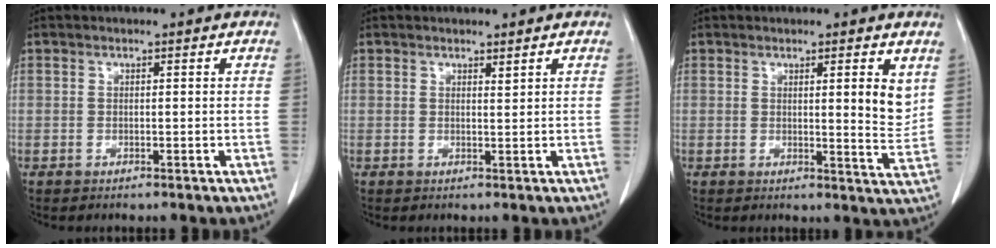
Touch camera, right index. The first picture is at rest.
{"total": 0.7, "force": [0.6, -0.1, 0.3], "torque": [-0.011, -0.007, 0.010]}
{"total": 4.7, "force": [1.9, 0.5, 4.3], "torque": [-0.057, -0.016, 0.024]}